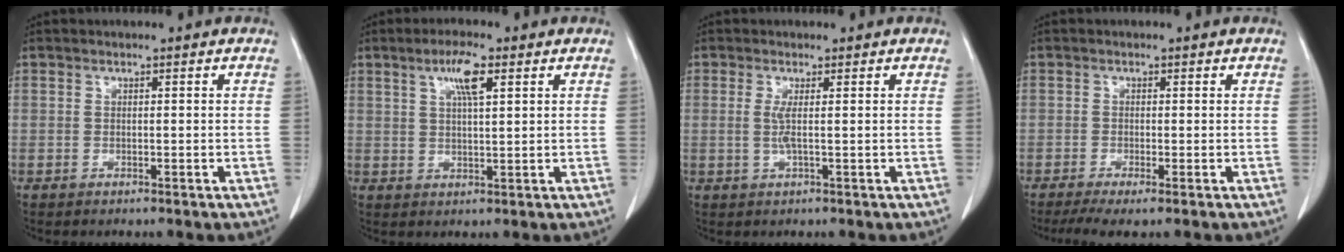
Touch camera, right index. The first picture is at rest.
{"total": 5.0, "force": [2.4, 0.7, 4.4], "torque": [-0.081, 0.003, 0.042]}
{"total": 2.1, "force": [0.1, -0.2, 2.1], "torque": [-0.051, -0.003, 0.002]}
{"total": 3.4, "force": [-2.1, 0.6, 2.5], "torque": [-0.045, -0.009, -0.036]}